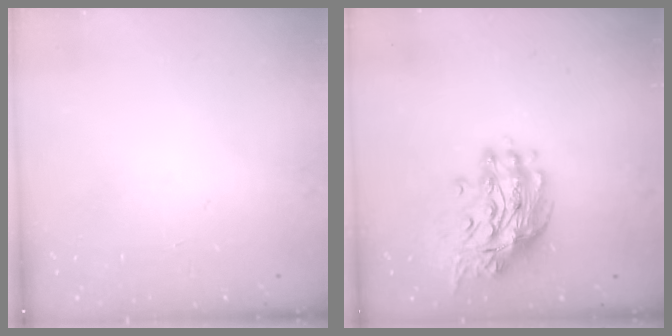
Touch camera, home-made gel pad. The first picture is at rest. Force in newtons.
{"total": 14.5, "press": 14.4, "slide": 1.3}